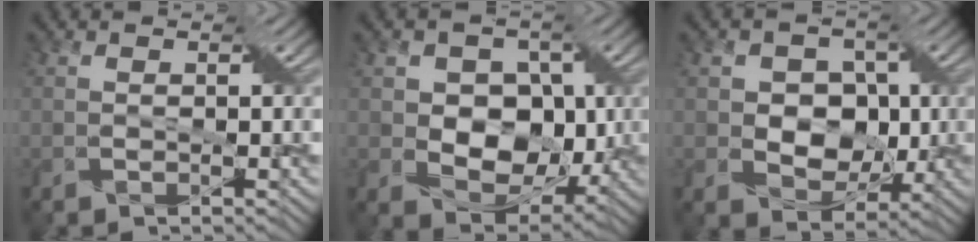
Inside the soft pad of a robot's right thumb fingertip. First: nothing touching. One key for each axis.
{"total": 9.4, "fx": 0.1, "fy": 7.3, "fz": 5.9, "tx": -0.105, "ty": -0.009, "tz": -0.008}
{"total": 7.3, "fx": 0.0, "fy": 6.0, "fz": 4.2, "tx": -0.079, "ty": 0.003, "tz": -0.011}